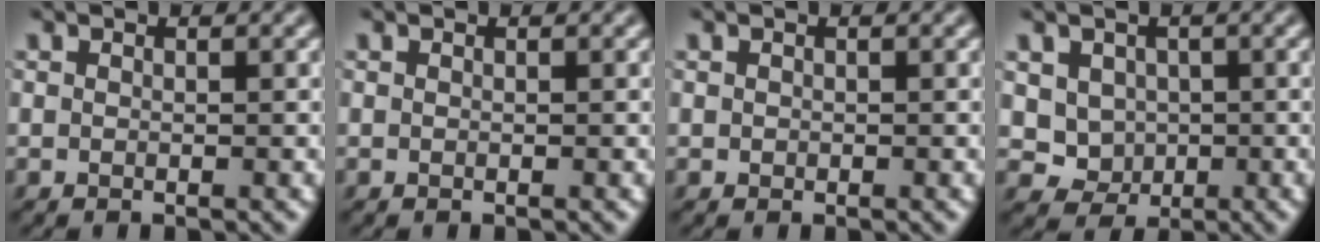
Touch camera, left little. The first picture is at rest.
{"total": 0.0}
{"total": 0.0}
{"total": 3.2, "force": [0.5, 2.9, 1.3], "torque": [-0.033, -0.008, 0.016]}